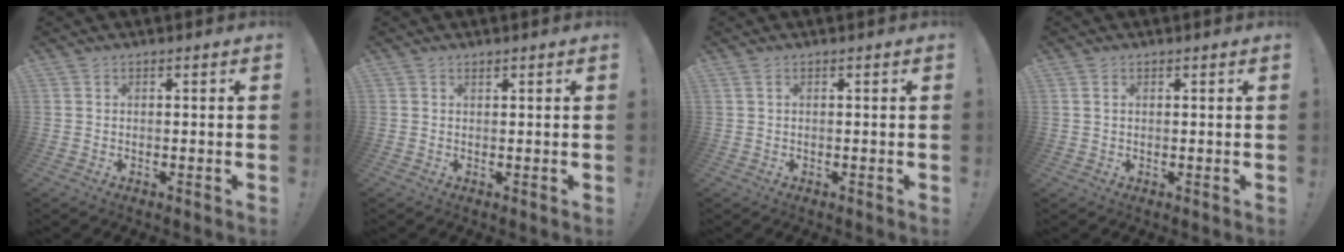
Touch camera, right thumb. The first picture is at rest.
{"total": 0.7, "force": [0.6, 0.1, 0.2], "torque": [0.001, -0.003, 0.011]}
{"total": 0.8, "force": [0.3, 0.0, 0.8], "torque": [-0.022, 0.002, 0.006]}
{"total": 1.6, "force": [0.7, 1.3, 0.7], "torque": [-0.010, 0.003, 0.011]}